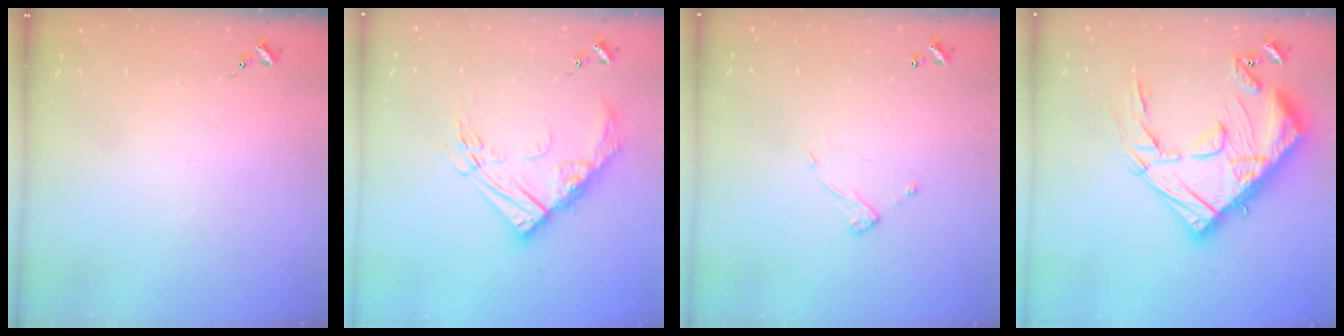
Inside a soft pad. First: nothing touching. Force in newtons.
{"total": 15.4, "press": 15.3, "slide": 1.6}
{"total": 7.0, "press": 7.0, "slide": 0.4}
{"total": 30.1, "press": 30.0, "slide": 2.9}